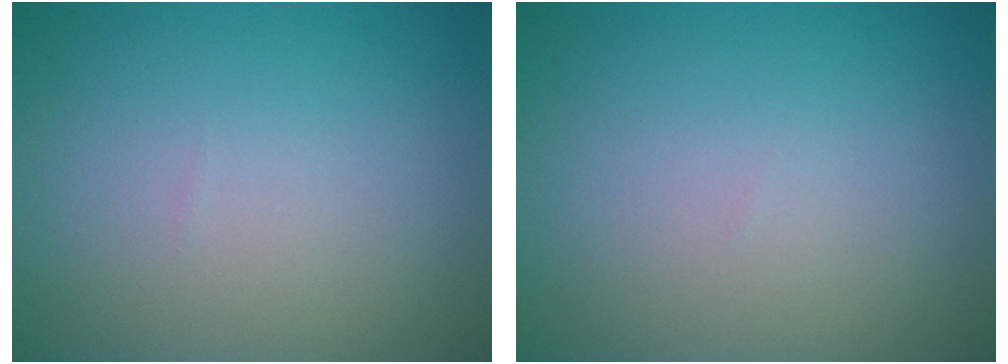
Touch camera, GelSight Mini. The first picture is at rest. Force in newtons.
{"total": 0.0}